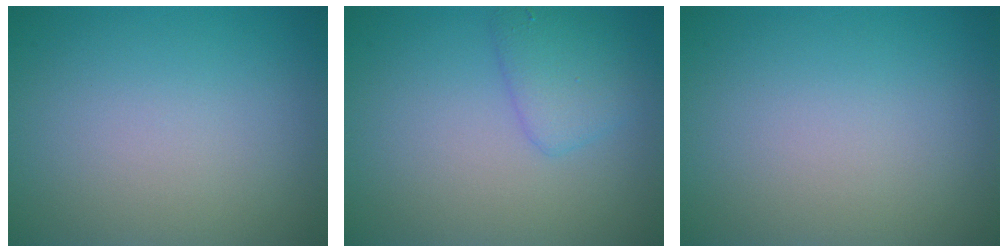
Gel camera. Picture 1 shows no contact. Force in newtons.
{"total": 2.4, "press": 2.4, "slide": 0.1}
{"total": 0.0}